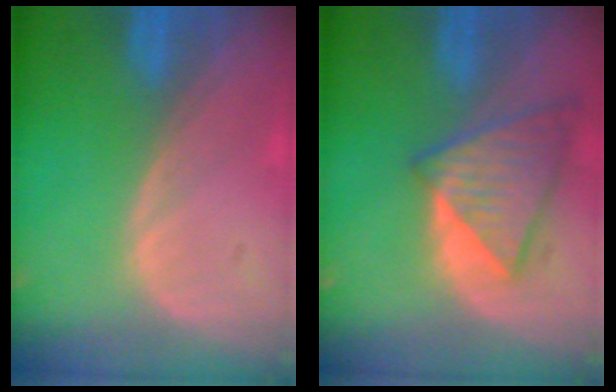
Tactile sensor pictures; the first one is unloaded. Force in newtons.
{"total": 8.0, "press": 7.3, "slide": 3.4}